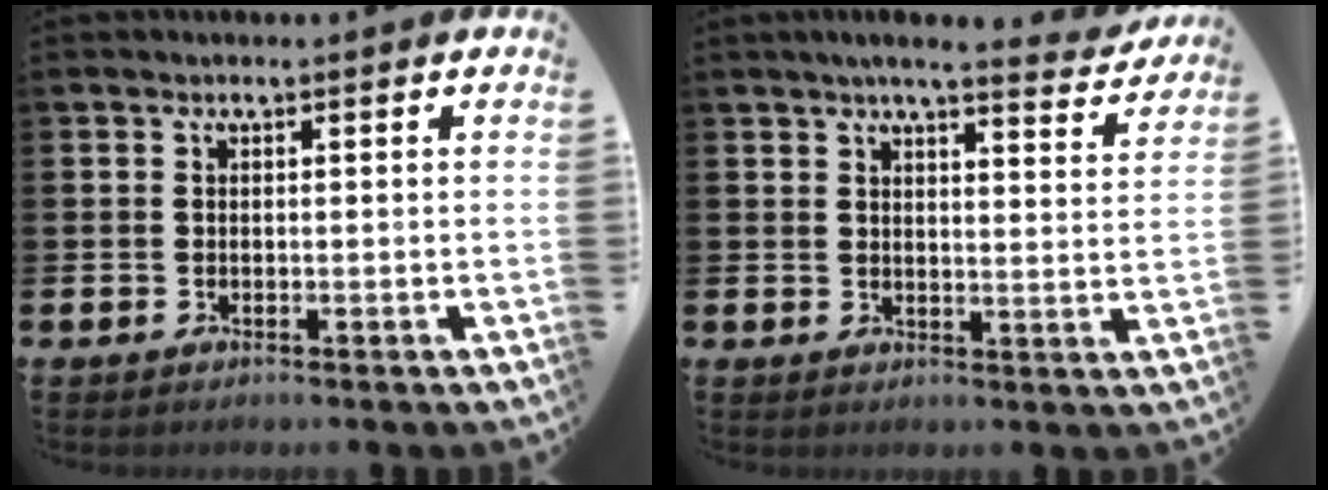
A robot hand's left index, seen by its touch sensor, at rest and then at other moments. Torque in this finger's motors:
{"motor_torque": [1.03, -1.11, 0.19, 0.09]}